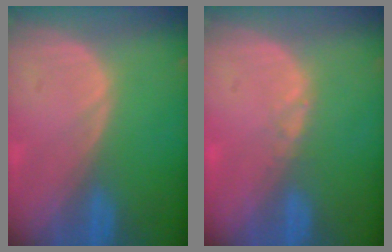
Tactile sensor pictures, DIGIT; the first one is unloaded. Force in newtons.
{"total": 0.9, "press": 0.8, "slide": 0.5}